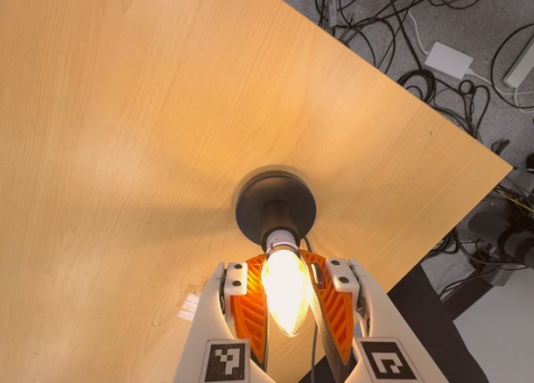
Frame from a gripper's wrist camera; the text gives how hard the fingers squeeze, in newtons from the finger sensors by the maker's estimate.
{"total": 24.9, "left": 23.5, "right": 26.3}